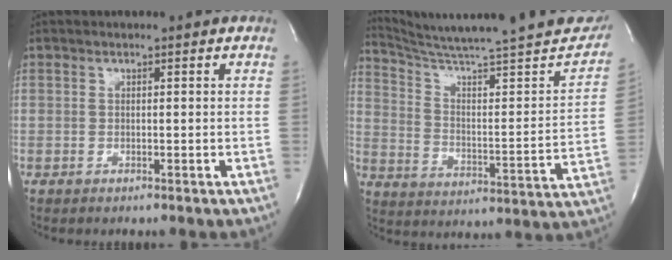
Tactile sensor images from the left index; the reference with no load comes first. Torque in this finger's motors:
{"motor_torque": [0.17, -0.44, 0.08, 0.04]}